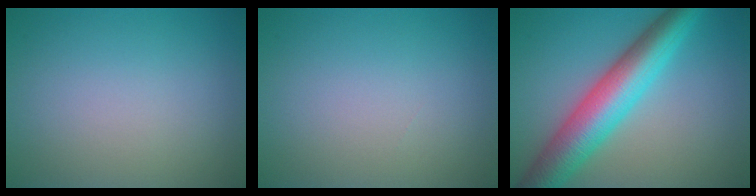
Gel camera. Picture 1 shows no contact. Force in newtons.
{"total": 0.0}
{"total": 8.5, "press": 8.5, "slide": 0.0}